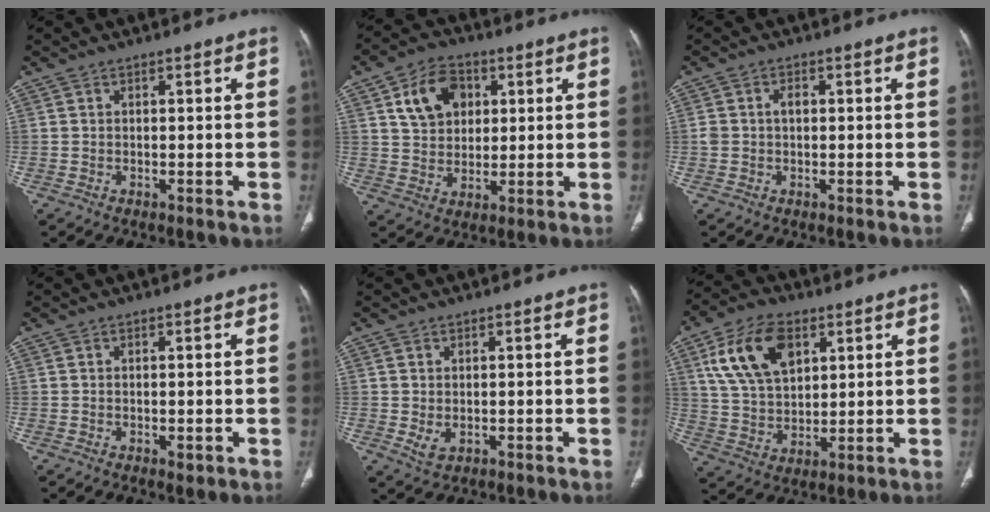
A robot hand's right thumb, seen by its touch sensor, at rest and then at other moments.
{"total": 10.7, "force": [3.7, 8.0, 6.2], "torque": [-0.077, -0.005, 0.066]}
{"total": 2.3, "force": [0.1, 1.6, 1.7], "torque": [-0.035, 0.011, 0.003]}
{"total": 1.1, "force": [-0.2, 0.5, 1.0], "torque": [-0.016, -0.005, -0.001]}
{"total": 2.4, "force": [-0.1, 1.6, 1.8], "torque": [-0.039, -0.006, 0.007]}
{"total": 14.9, "force": [6.1, 9.0, 10.2], "torque": [-0.170, -0.013, 0.120]}